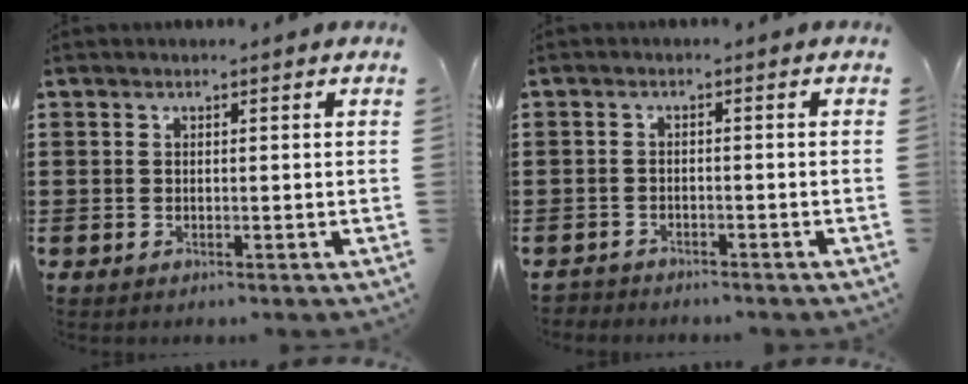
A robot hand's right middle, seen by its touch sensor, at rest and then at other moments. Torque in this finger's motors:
{"motor_torque": [0.17, 0.12, -0.03, -0.01]}